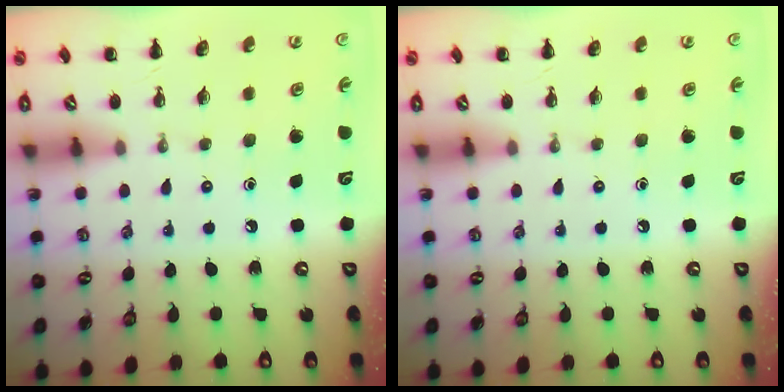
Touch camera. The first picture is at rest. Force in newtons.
{"total": 0.0}